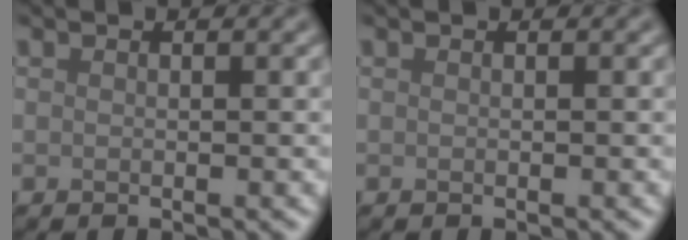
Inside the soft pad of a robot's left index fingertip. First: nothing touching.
{"total": 0.0}